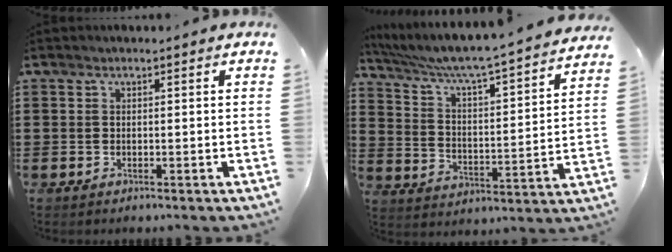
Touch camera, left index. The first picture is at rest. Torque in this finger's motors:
{"motor_torque": [1.11, -1.02, 0.50, 0.21]}